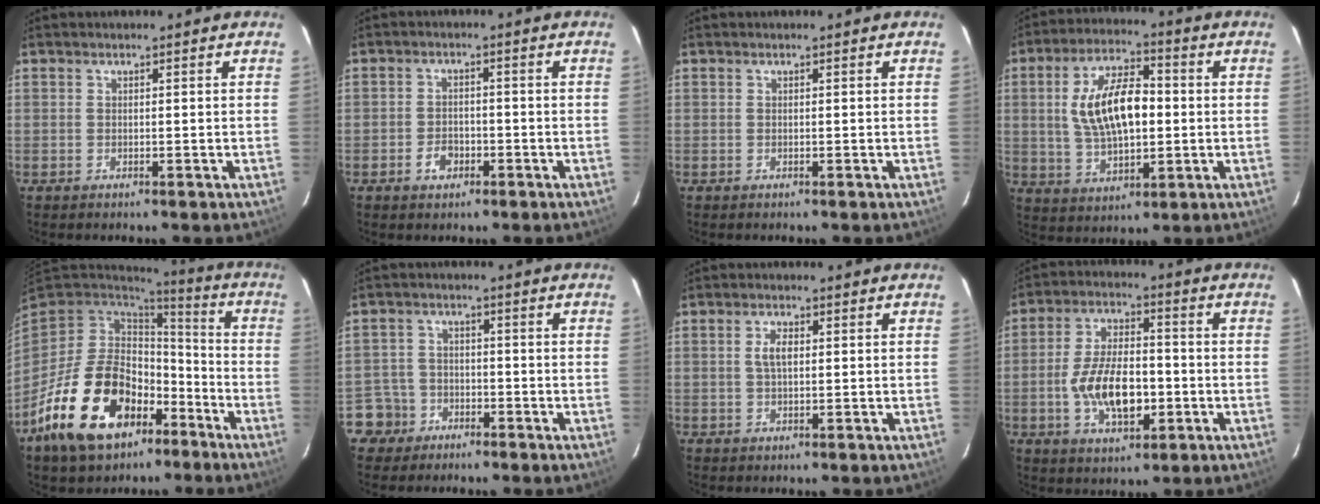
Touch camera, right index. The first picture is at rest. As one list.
[{"total": 3.6, "force": [-1.8, 2.6, 1.7], "torque": [-0.034, 0.006, -0.027]}, {"total": 0.0}, {"total": 13.8, "force": [0.8, 6.6, 12.1], "torque": [-0.231, 0.013, 0.019]}, {"total": 21.4, "force": [-10.9, 13.0, 13.0], "torque": [-0.270, -0.003, -0.169]}, {"total": 5.4, "force": [-3.1, 4.4, 0.0], "torque": [-0.009, 0.022, -0.061]}, {"total": 2.9, "force": [0.5, 1.4, 2.5], "torque": [-0.050, 0.005, 0.011]}, {"total": 12.7, "force": [-2.8, 6.1, 10.8], "torque": [-0.211, 0.001, -0.043]}]